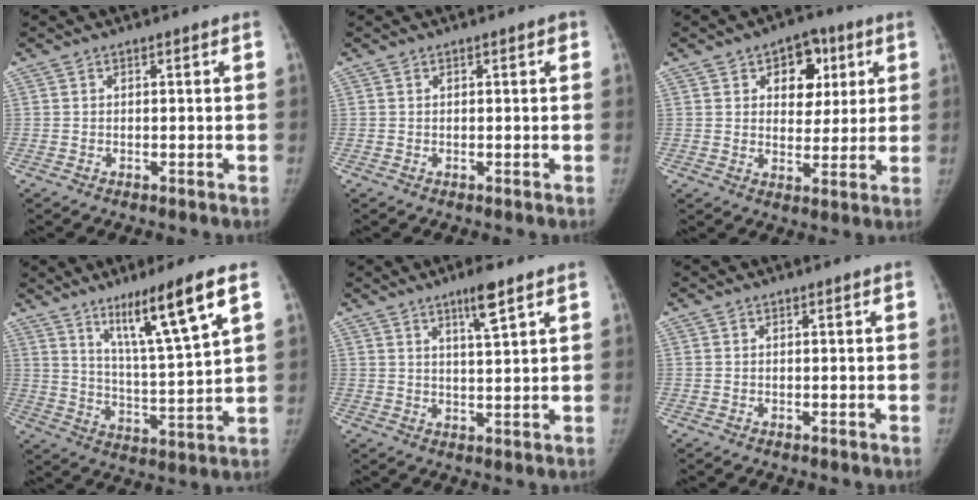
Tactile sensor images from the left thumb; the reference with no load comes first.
{"total": 0.6, "force": [0.2, 0.3, 0.4], "torque": [0.000, 0.002, 0.000]}
{"total": 9.7, "force": [3.8, 6.8, 5.9], "torque": [-0.034, -0.011, 0.052]}
{"total": 14.5, "force": [8.0, 0.8, 12.0], "torque": [-0.203, -0.045, 0.141]}
{"total": 5.5, "force": [3.5, 0.6, 4.3], "torque": [-0.070, -0.022, 0.060]}
{"total": 0.0}